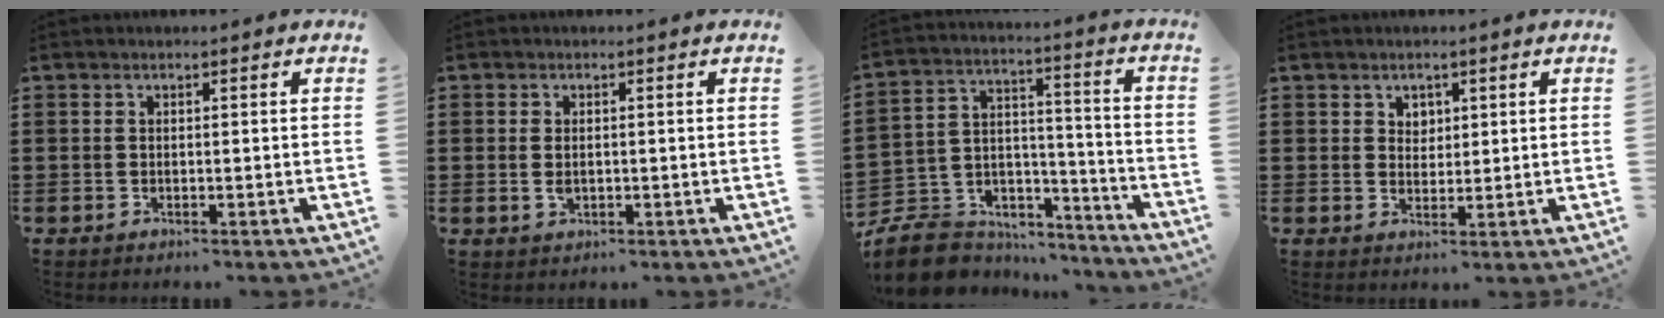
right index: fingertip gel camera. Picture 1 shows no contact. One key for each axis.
{"total": 1.7, "fx": 0.0, "fy": 1.0, "fz": 1.4, "tx": -0.037, "ty": 0.002, "tz": -0.003}
{"total": 7.9, "fx": -6.4, "fy": 4.4, "fz": 1.4, "tx": -0.046, "ty": 0.011, "tz": -0.122}
{"total": 2.3, "fx": 1.4, "fy": 1.7, "fz": 0.4, "tx": -0.014, "ty": 0.009, "tz": 0.025}